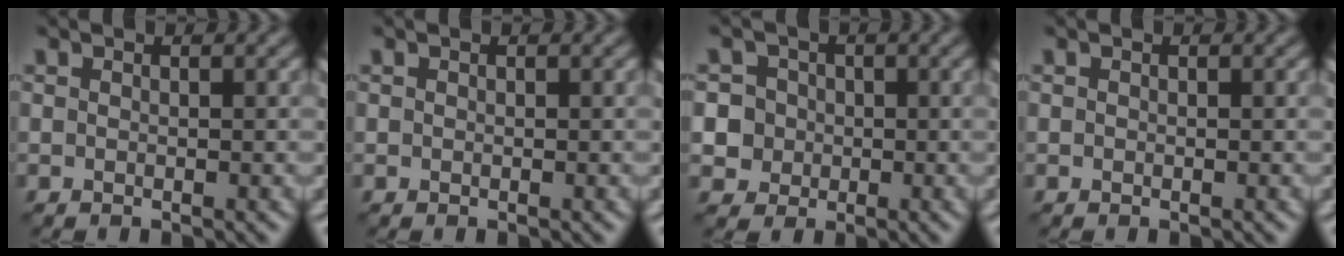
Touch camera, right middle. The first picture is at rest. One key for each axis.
{"total": 0.0}
{"total": 5.5, "fx": 0.3, "fy": 5.2, "fz": 1.7, "tx": -0.027, "ty": 0.032, "tz": -0.013}
{"total": 0.0}